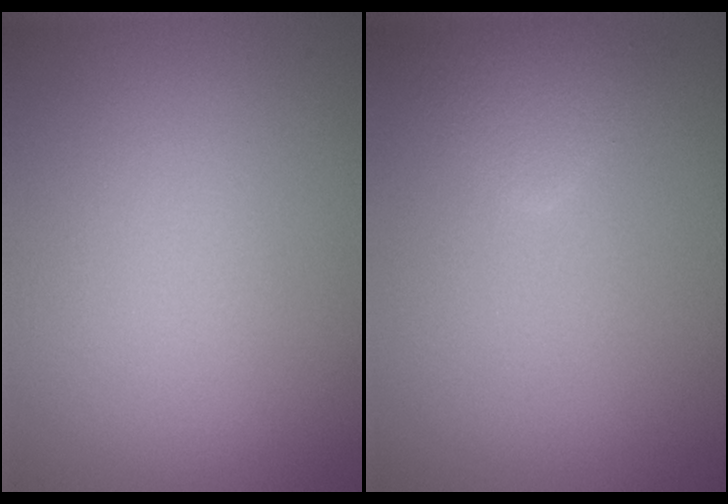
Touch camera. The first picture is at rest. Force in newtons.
{"total": 1.9, "press": 1.9, "slide": 0.1}